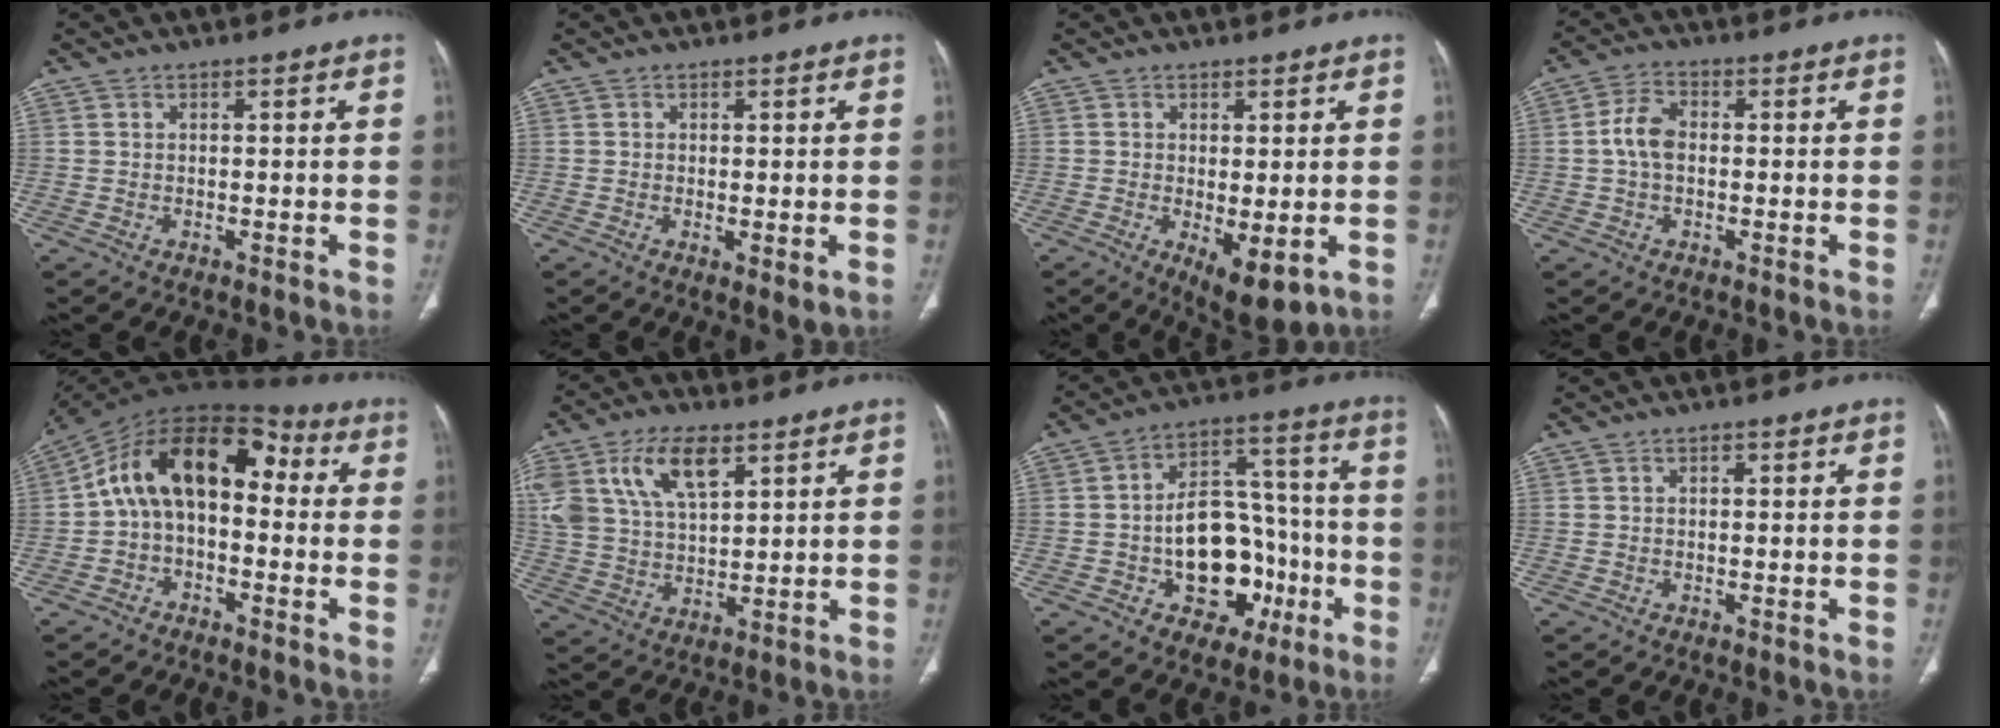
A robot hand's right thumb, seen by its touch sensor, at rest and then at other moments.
{"total": 2.6, "force": [-0.4, 0.9, 2.4], "torque": [-0.044, -0.012, -0.005]}
{"total": 7.2, "force": [-1.7, 2.9, 6.4], "torque": [-0.097, -0.021, -0.015]}
{"total": 5.4, "force": [-0.1, 3.5, 4.1], "torque": [-0.081, 0.015, -0.008]}
{"total": 15.6, "force": [0.7, 9.7, 12.1], "torque": [-0.176, 0.060, -0.004]}
{"total": 15.2, "force": [7.2, 8.1, 10.7], "torque": [-0.199, -0.013, 0.142]}
{"total": 17.3, "force": [-4.8, 11.9, 11.6], "torque": [-0.122, 0.051, -0.063]}
{"total": 0.8, "force": [0.3, 0.4, 0.7], "torque": [-0.011, 0.003, 0.005]}